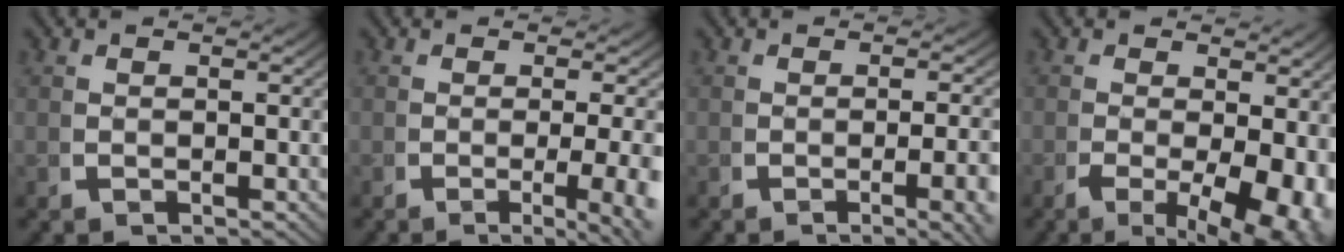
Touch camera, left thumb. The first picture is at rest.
{"total": 5.2, "force": [-1.9, 1.4, 4.7], "torque": [-0.072, -0.016, -0.024]}
{"total": 3.8, "force": [-1.4, 0.7, 3.5], "torque": [-0.052, -0.004, -0.018]}
{"total": 8.7, "force": [-2.6, 4.3, 7.2], "torque": [-0.109, -0.041, -0.022]}